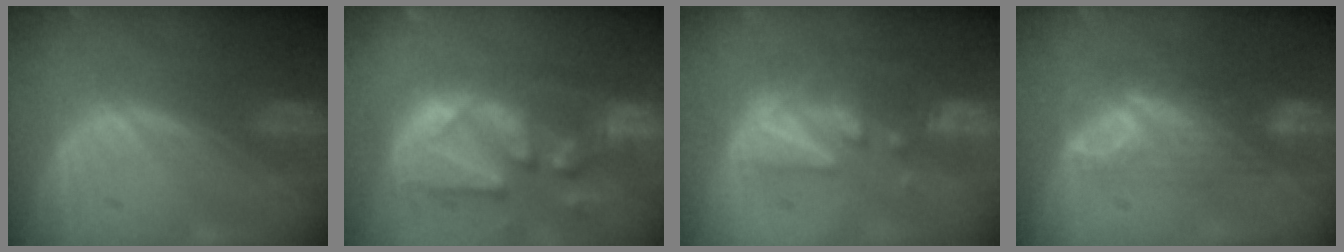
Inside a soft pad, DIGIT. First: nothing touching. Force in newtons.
{"total": 13.1, "press": 11.3, "slide": 6.6}
{"total": 8.5, "press": 7.9, "slide": 3.2}
{"total": 7.8, "press": 6.8, "slide": 3.8}